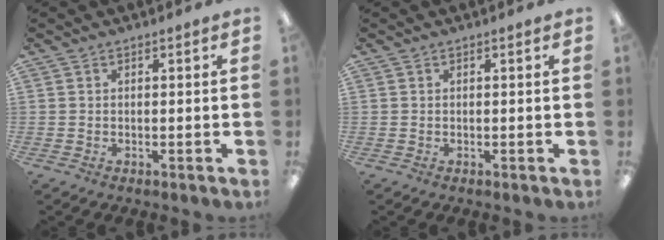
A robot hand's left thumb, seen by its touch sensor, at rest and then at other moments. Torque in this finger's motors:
{"motor_torque": [0.00, 0.01, -0.03, -0.03, 0.00]}